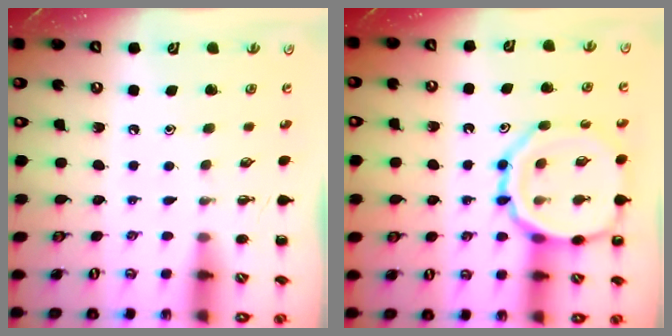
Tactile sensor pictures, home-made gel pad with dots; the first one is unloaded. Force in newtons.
{"total": 15.1, "press": 14.9, "slide": 1.9}